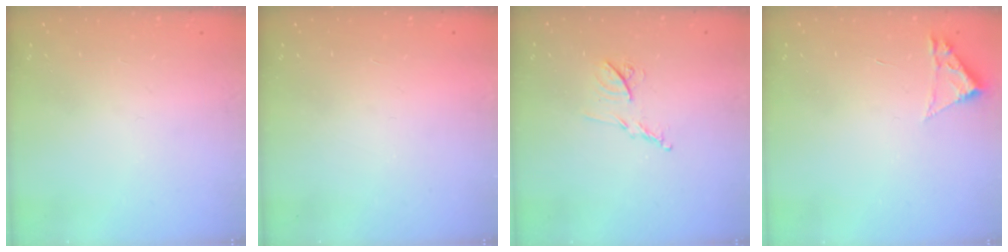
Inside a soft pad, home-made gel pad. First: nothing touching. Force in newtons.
{"total": 1.5, "press": 1.5, "slide": 0.1}
{"total": 8.7, "press": 8.7, "slide": 0.4}
{"total": 1.8, "press": 1.8, "slide": 0.2}